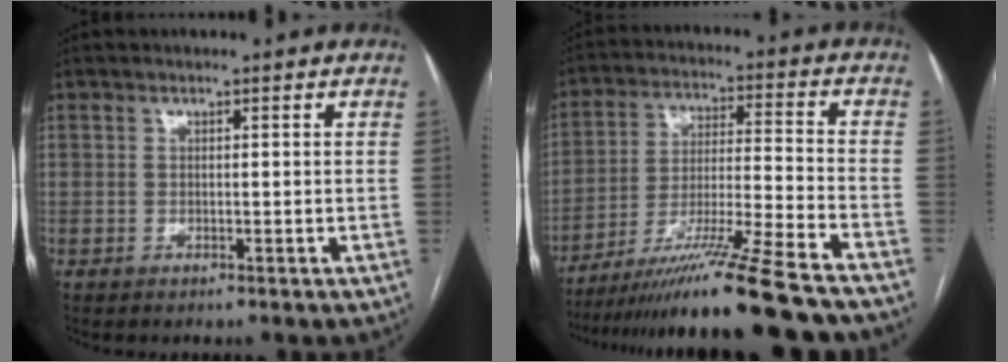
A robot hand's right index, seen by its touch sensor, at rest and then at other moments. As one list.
[{"total": 18.5, "force": [-15.2, -1.9, 10.4], "torque": [-0.180, -0.030, -0.256]}]